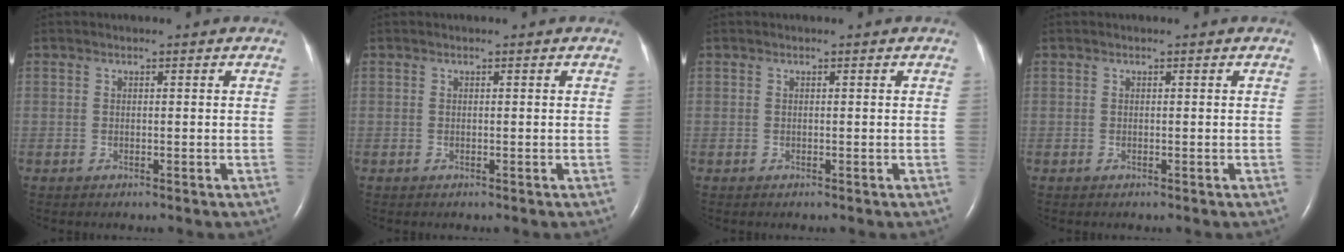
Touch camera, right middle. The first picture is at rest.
{"total": 0.0}
{"total": 0.0}
{"total": 0.0}